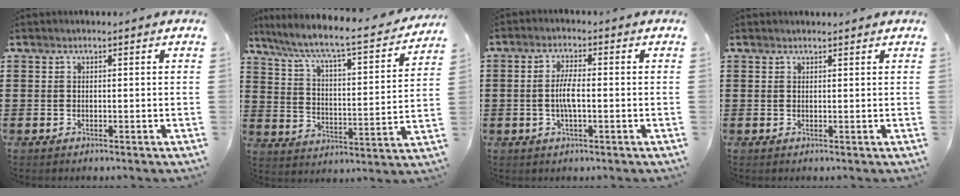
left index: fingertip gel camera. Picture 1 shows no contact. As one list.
[{"total": 6.4, "force": [5.3, 0.1, 3.6], "torque": [-0.095, -0.044, 0.078]}, {"total": 4.1, "force": [-0.5, 1.2, 3.9], "torque": [-0.084, -0.001, -0.014]}, {"total": 0.8, "force": [0.8, 0.1, 0.1], "torque": [-0.003, 0.000, 0.016]}]